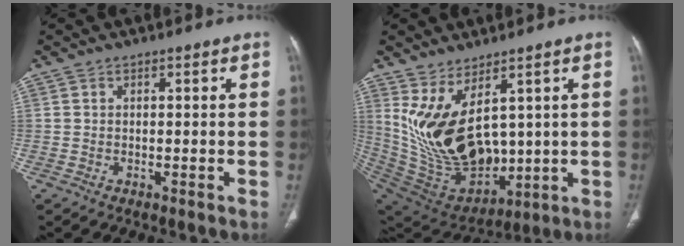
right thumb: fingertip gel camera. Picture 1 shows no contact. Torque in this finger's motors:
{"motor_torque": [-0.52, 1.43, 1.38, 1.38, 0.19]}